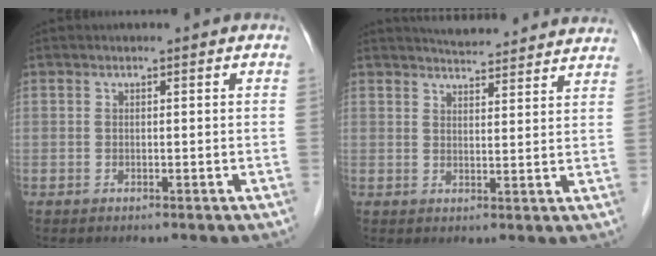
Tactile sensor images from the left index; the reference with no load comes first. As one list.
[{"total": 13.7, "force": [13.1, 2.0, 3.5], "torque": [-0.036, 0.009, 0.158]}]